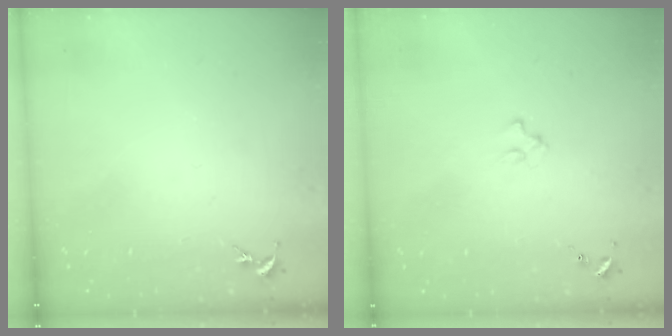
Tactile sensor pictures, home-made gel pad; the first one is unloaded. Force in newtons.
{"total": 1.3, "press": 1.3, "slide": 0.3}